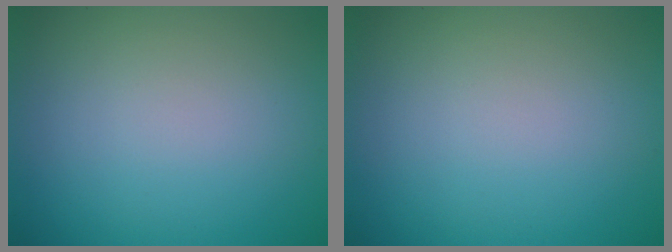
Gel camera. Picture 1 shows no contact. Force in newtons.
{"total": 0.0}